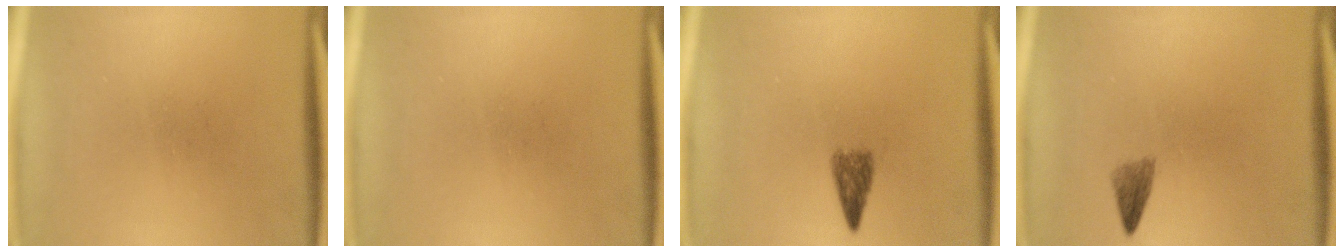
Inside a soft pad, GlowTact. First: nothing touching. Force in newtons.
{"total": 0.0}
{"total": 2.5}
{"total": 1.7}